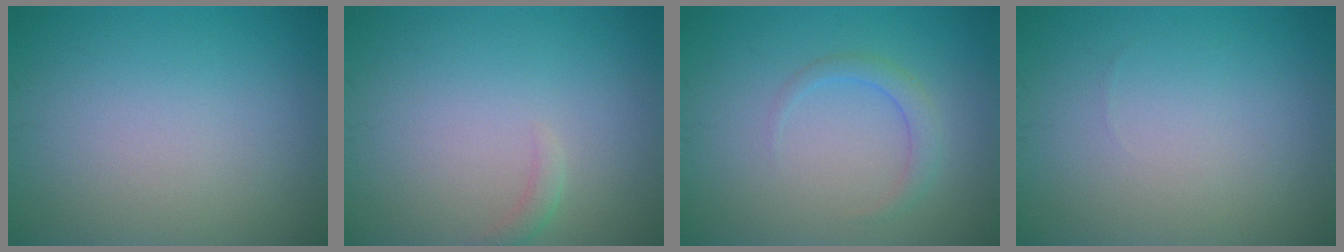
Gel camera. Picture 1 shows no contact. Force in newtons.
{"total": 1.0, "press": 0.9, "slide": 0.2}
{"total": 1.7, "press": 1.7, "slide": 0.1}
{"total": 0.0}